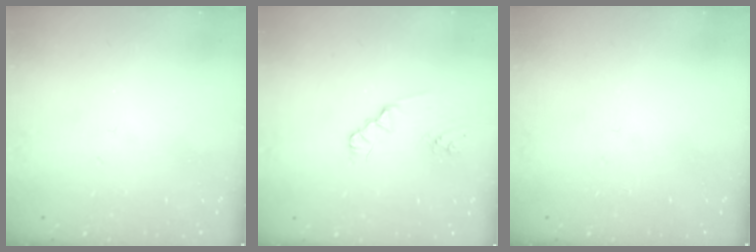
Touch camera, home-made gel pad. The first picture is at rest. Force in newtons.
{"total": 1.8, "press": 1.8, "slide": 0.2}
{"total": 0.0}